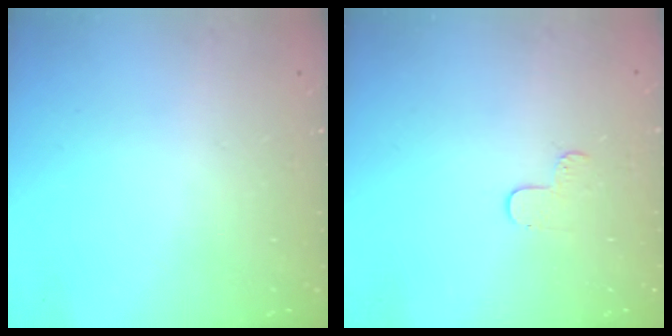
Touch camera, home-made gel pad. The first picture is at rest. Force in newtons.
{"total": 4.1, "press": 4.0, "slide": 0.4}